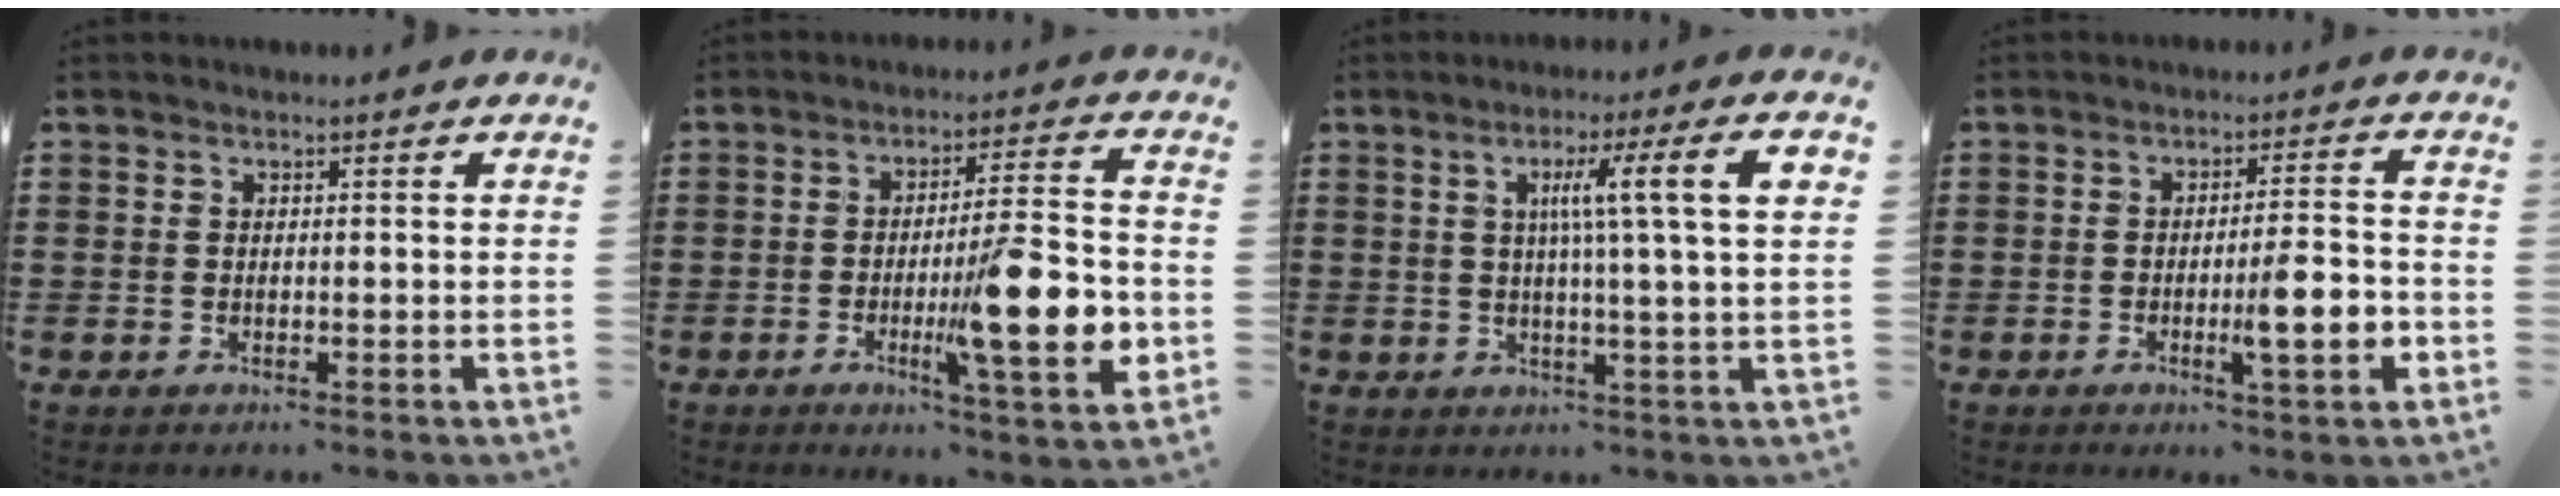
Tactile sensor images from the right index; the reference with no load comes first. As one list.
[{"total": 15.0, "force": [-3.5, 2.5, 14.4], "torque": [-0.219, -0.013, -0.056]}, {"total": 10.2, "force": [2.6, 0.0, 9.9], "torque": [-0.181, 0.003, 0.033]}, {"total": 8.4, "force": [-2.4, 1.2, 7.9], "torque": [-0.116, -0.005, -0.039]}]